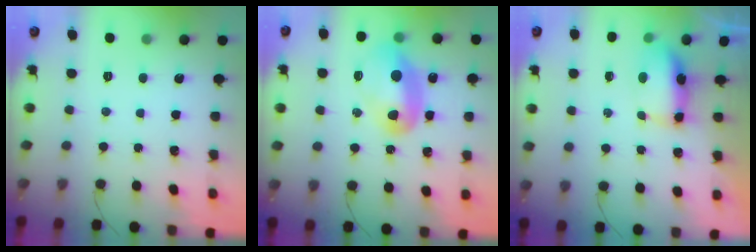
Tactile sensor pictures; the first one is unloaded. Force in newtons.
{"total": 11.9, "press": 11.9, "slide": 0.7}
{"total": 8.1, "press": 7.5, "slide": 3.2}